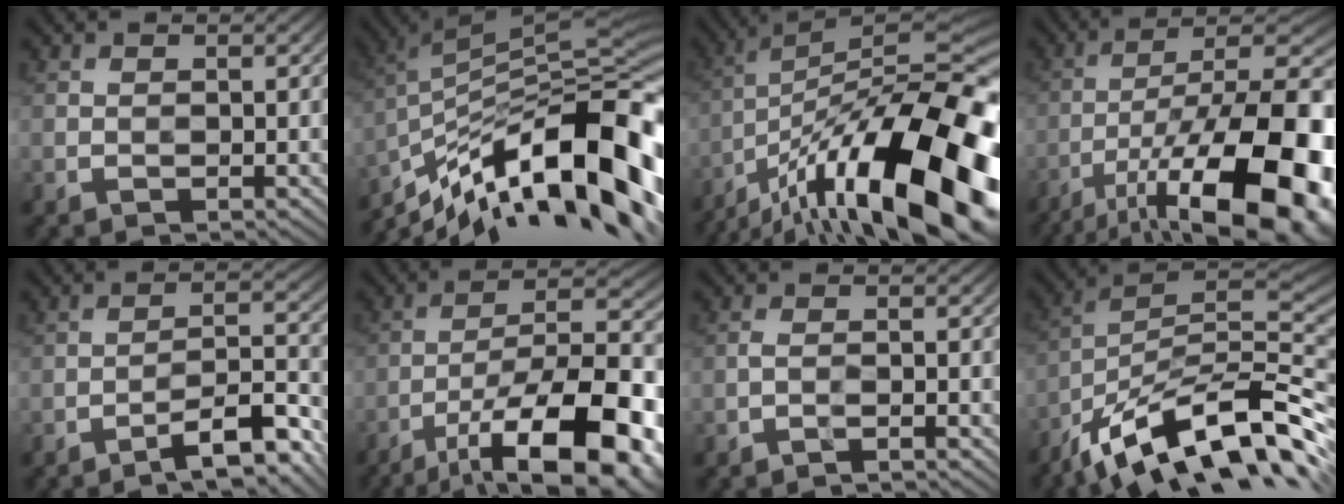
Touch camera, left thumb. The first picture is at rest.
{"total": 18.1, "force": [-10.3, 5.0, 14.0], "torque": [-0.238, 0.021, -0.189]}
{"total": 22.0, "force": [-11.8, 6.7, 17.3], "torque": [-0.275, 0.004, -0.195]}
{"total": 21.3, "force": [-9.7, 7.3, 17.5], "torque": [-0.263, -0.014, -0.159]}
{"total": 8.6, "force": [-6.4, 1.6, 5.6], "torque": [-0.078, 0.016, -0.108]}
{"total": 19.3, "force": [-10.4, 6.5, 14.9], "torque": [-0.232, -0.009, -0.169]}
{"total": 1.7, "force": [-1.2, 0.2, 1.2], "torque": [-0.020, 0.006, -0.032]}
{"total": 16.8, "force": [-9.1, 5.4, 13.1], "torque": [-0.244, 0.015, -0.176]}